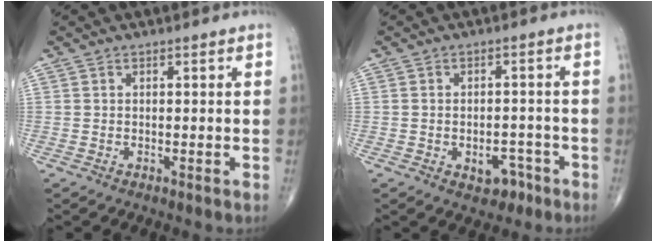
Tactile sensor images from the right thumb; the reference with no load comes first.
{"total": 4.6, "force": [-2.3, 3.1, 2.5], "torque": [-0.013, 0.023, -0.024]}